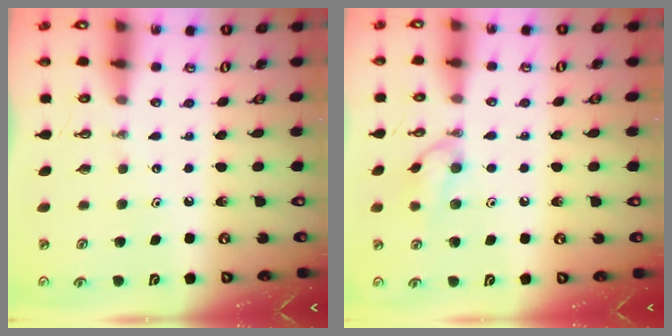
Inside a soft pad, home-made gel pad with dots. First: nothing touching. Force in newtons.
{"total": 9.8, "press": 9.4, "slide": 2.9}